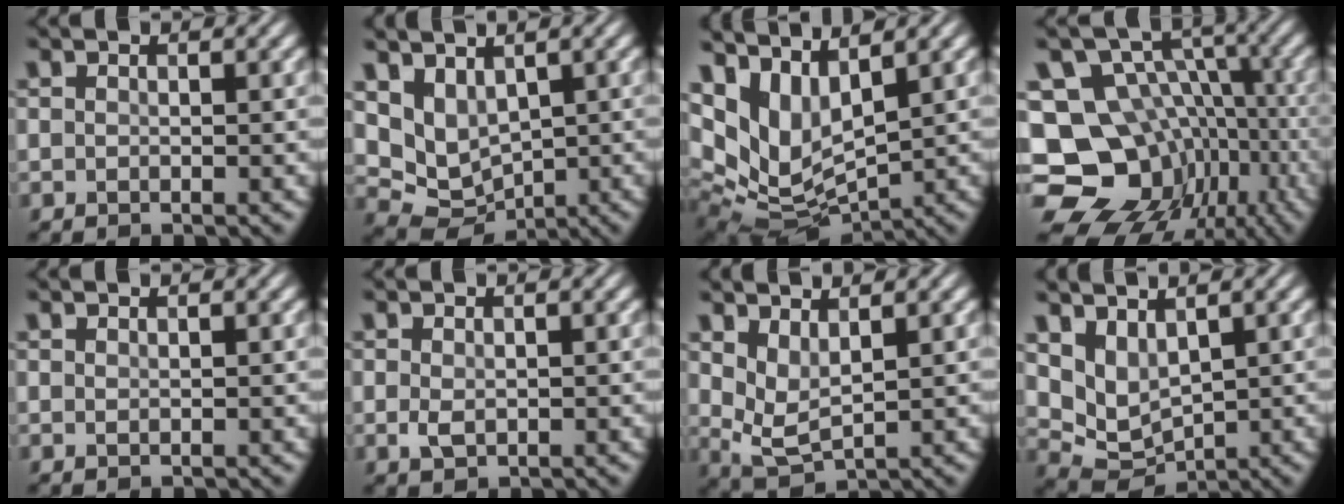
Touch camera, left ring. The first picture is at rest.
{"total": 5.2, "force": [2.4, 3.5, 3.0], "torque": [-0.060, -0.012, 0.057]}
{"total": 7.9, "force": [3.5, 4.3, 5.7], "torque": [-0.124, -0.014, 0.078]}
{"total": 15.5, "force": [-5.6, 12.8, 6.7], "torque": [-0.122, 0.004, -0.083]}
{"total": 0.0}
{"total": 1.4, "force": [-0.1, 1.0, 1.0], "torque": [-0.024, -0.003, 0.000]}
{"total": 3.0, "force": [1.6, 1.3, 2.2], "torque": [-0.052, -0.012, 0.036]}
{"total": 4.3, "force": [2.4, 2.5, 2.5], "torque": [-0.061, -0.016, 0.059]}